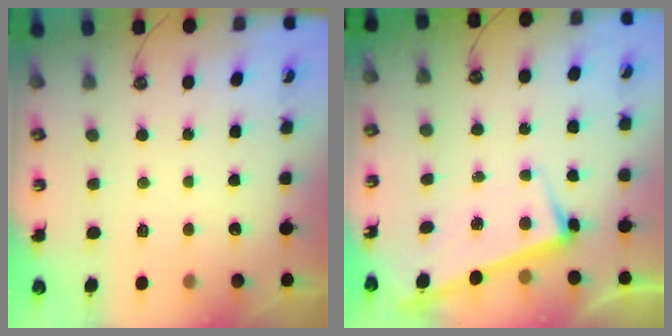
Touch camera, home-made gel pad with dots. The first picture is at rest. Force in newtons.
{"total": 2.6, "press": 2.5, "slide": 0.7}